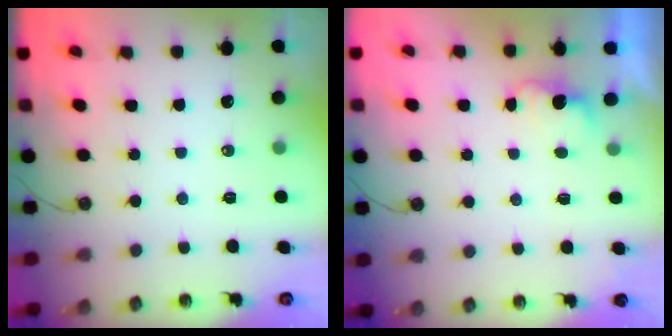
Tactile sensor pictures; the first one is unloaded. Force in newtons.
{"total": 1.4, "press": 1.2, "slide": 0.7}